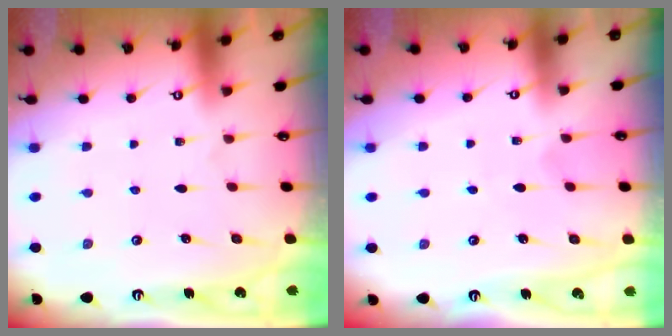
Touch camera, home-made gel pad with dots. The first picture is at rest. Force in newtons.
{"total": 2.7, "press": 2.7, "slide": 0.3}